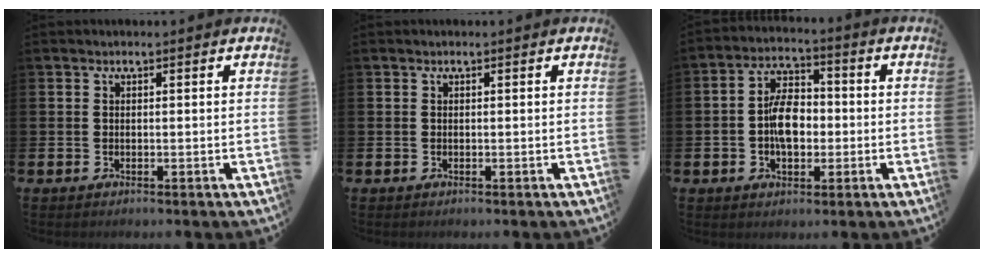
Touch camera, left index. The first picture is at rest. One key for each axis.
{"total": 0.0}
{"total": 6.5, "fx": -0.6, "fy": 3.9, "fz": 5.1, "tx": -0.079, "ty": 0.009, "tz": -0.015}